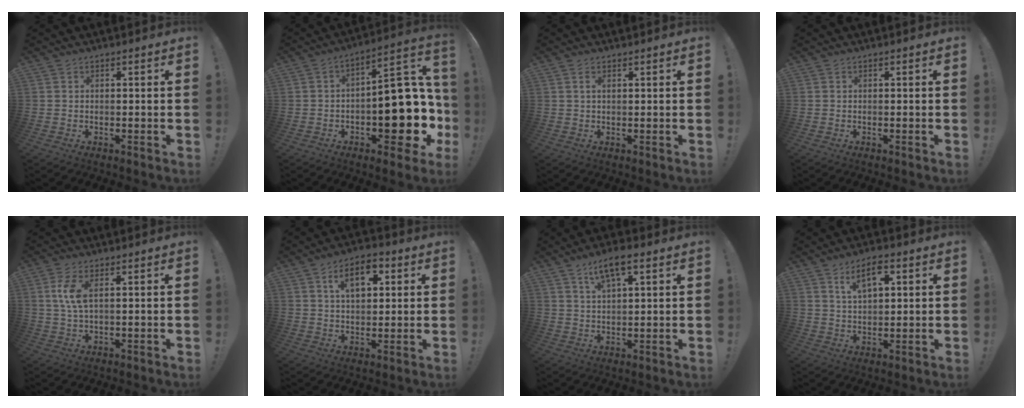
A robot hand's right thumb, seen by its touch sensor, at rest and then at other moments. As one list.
[{"total": 18.3, "force": [-3.7, 10.2, 14.8], "torque": [-0.145, 0.024, -0.047]}, {"total": 1.7, "force": [0.9, 0.7, 1.3], "torque": [-0.025, 0.001, 0.015]}, {"total": 0.0}, {"total": 6.2, "force": [1.6, 2.2, 5.5], "torque": [-0.105, -0.008, 0.021]}, {"total": 9.5, "force": [3.8, 5.4, 6.8], "torque": [-0.100, 0.003, 0.064]}, {"total": 7.4, "force": [4.3, 2.2, 5.6], "torque": [-0.088, -0.014, 0.073]}, {"total": 7.7, "force": [3.8, 3.5, 5.8], "torque": [-0.086, -0.009, 0.062]}]